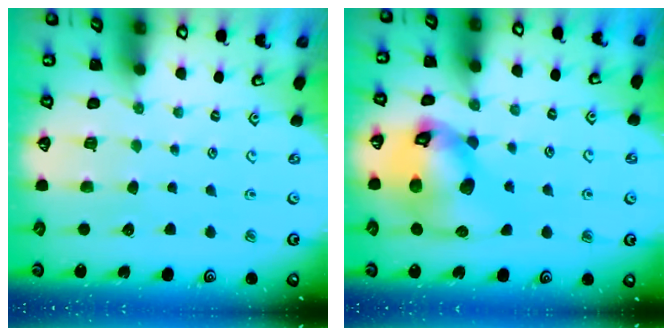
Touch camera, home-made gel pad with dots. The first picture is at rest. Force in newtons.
{"total": 14.9, "press": 14.7, "slide": 2.0}